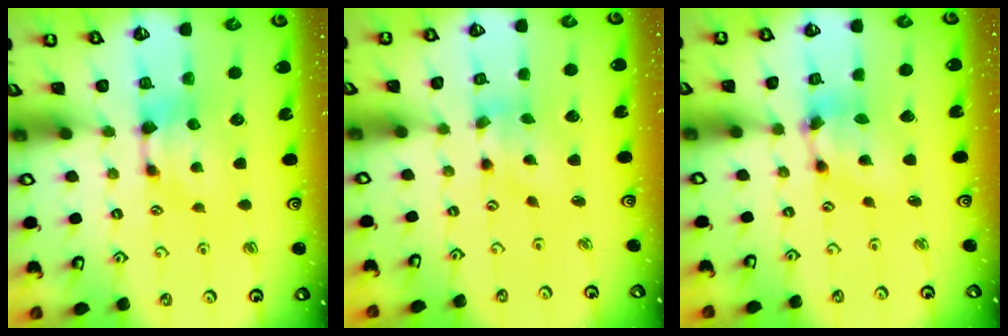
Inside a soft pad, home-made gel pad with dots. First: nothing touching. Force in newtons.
{"total": 1.4, "press": 0.3, "slide": 1.4}
{"total": 4.3, "press": 3.9, "slide": 1.7}